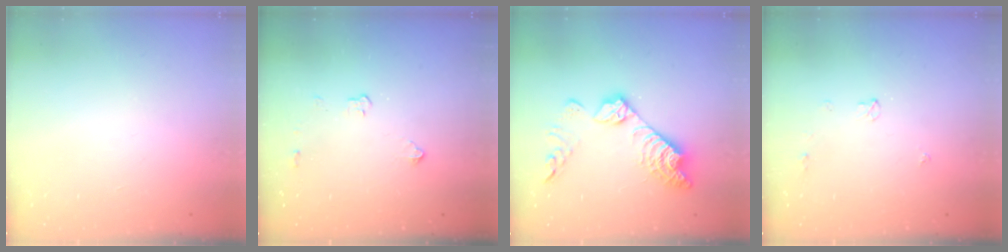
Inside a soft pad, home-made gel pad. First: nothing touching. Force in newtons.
{"total": 2.9, "press": 2.9, "slide": 0.5}
{"total": 15.3, "press": 15.3, "slide": 0.8}
{"total": 3.3, "press": 3.2, "slide": 0.6}